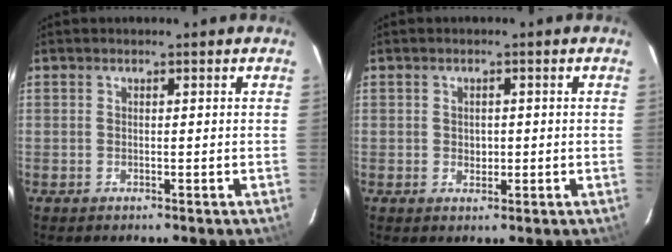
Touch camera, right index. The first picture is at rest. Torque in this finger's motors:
{"motor_torque": [0.00, 0.04, 0.00, 0.00]}